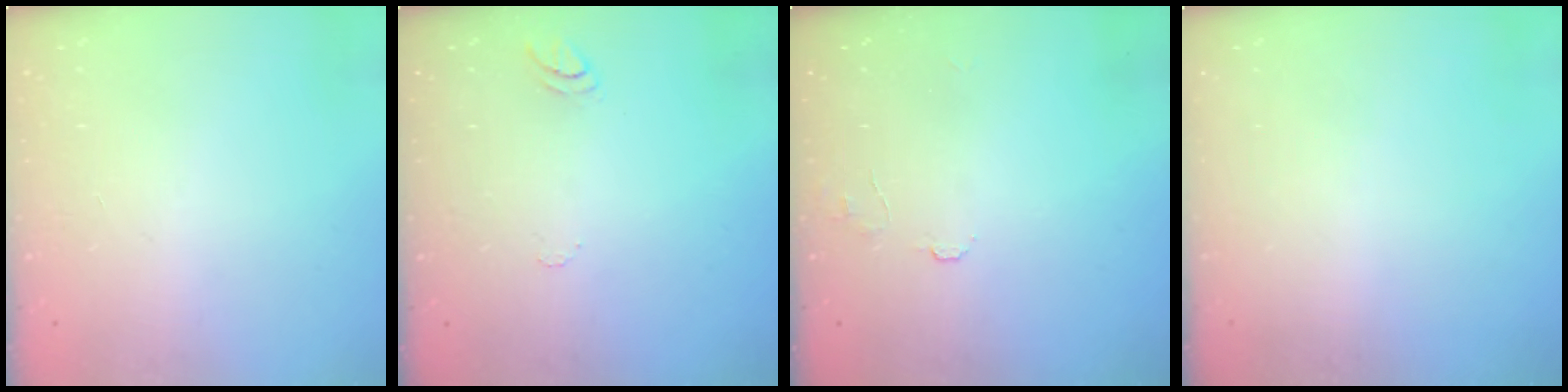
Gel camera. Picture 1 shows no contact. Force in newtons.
{"total": 5.8, "press": 5.8, "slide": 0.5}
{"total": 5.9, "press": 5.9, "slide": 0.6}
{"total": 0.0}